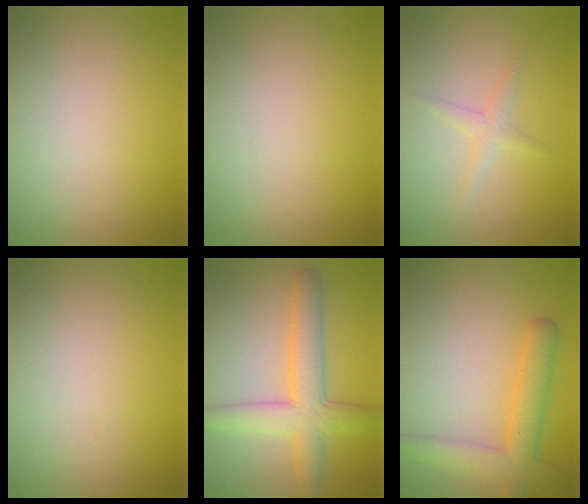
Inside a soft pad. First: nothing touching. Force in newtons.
{"total": 0.0}
{"total": 1.3, "press": 1.3, "slide": 0.0}
{"total": 0.0}
{"total": 5.5, "press": 5.5, "slide": 0.2}
{"total": 4.4, "press": 4.4, "slide": 0.3}